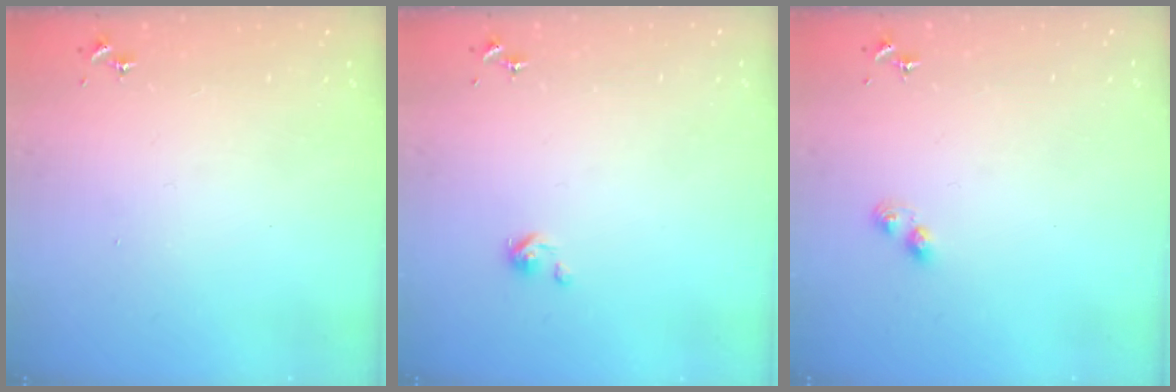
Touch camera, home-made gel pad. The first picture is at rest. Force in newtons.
{"total": 3.1, "press": 3.1, "slide": 0.3}
{"total": 3.5, "press": 3.5, "slide": 0.2}